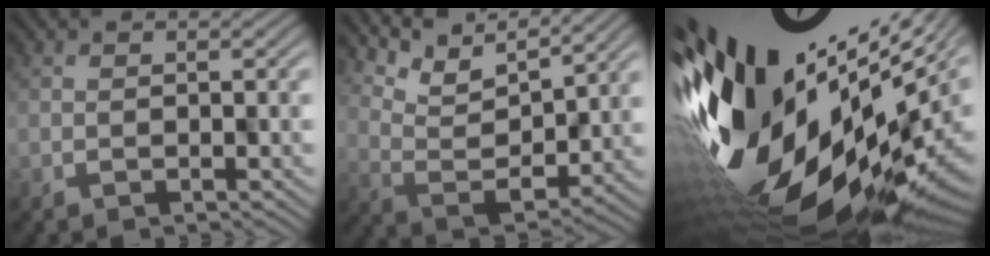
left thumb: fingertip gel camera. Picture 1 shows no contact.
{"total": 7.9, "force": [7.5, 0.9, 2.3], "torque": [-0.066, -0.010, 0.149]}
{"total": 18.8, "force": [2.2, 9.0, 16.4], "torque": [-0.307, -0.073, 0.046]}